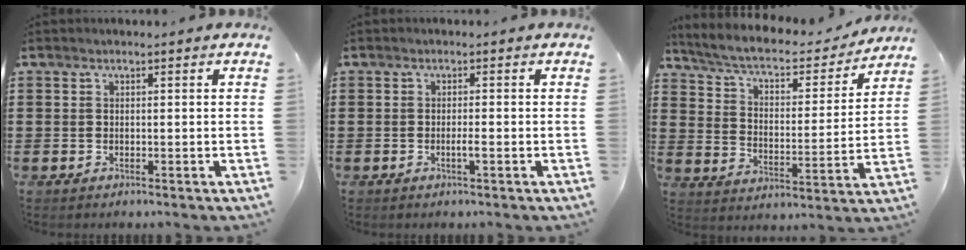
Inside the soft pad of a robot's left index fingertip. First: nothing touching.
{"total": 1.4, "force": [-0.4, 0.0, 1.4], "torque": [-0.024, -0.004, -0.008]}
{"total": 5.3, "force": [4.5, 1.2, 2.6], "torque": [-0.073, -0.031, 0.070]}